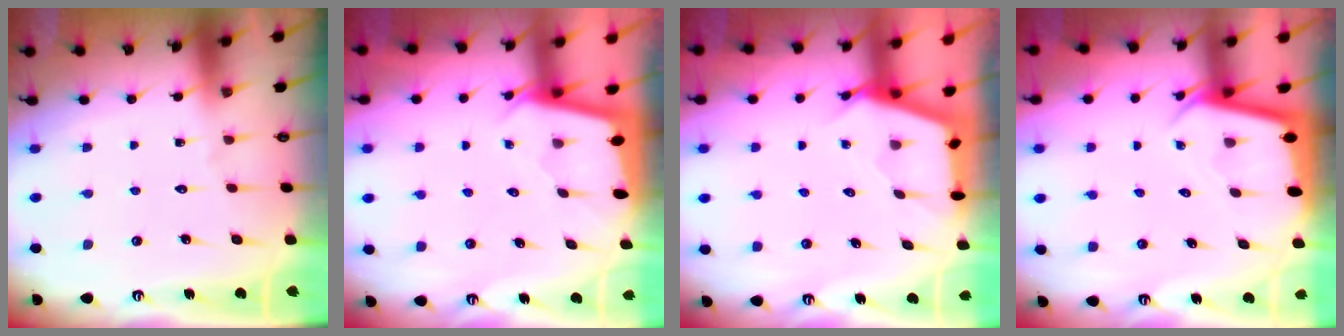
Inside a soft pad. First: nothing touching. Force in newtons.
{"total": 1.7, "press": 1.7, "slide": 0.1}
{"total": 2.7, "press": 2.7, "slide": 0.3}
{"total": 2.7, "press": 2.7, "slide": 0.1}